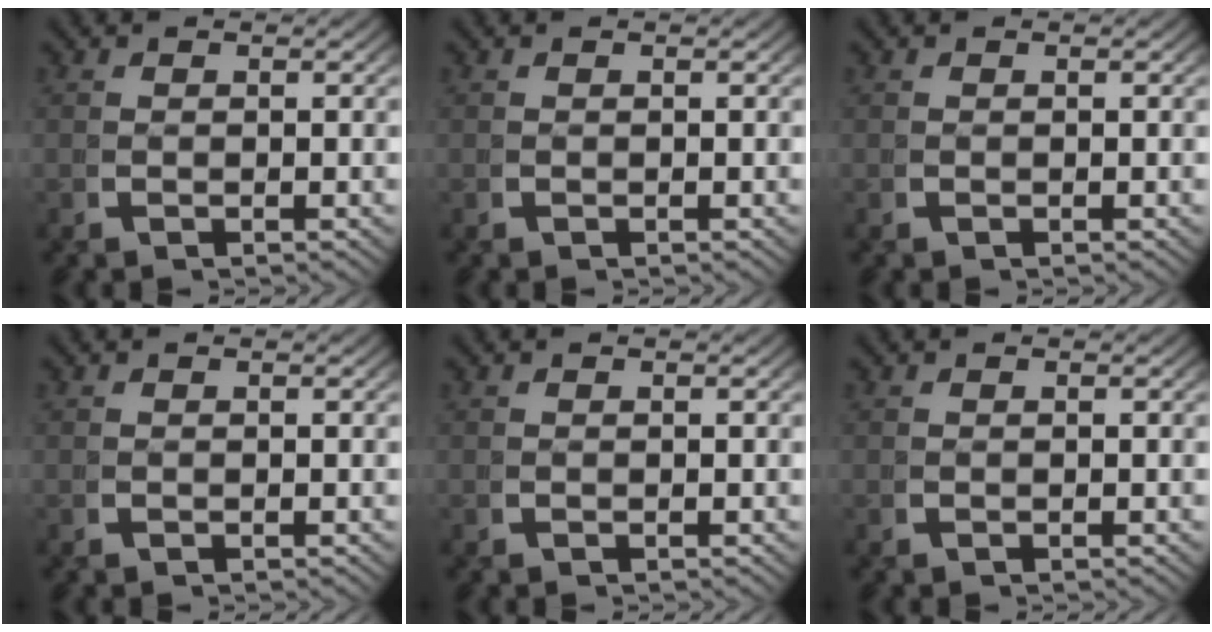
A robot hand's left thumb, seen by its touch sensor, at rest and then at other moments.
{"total": 0.0}
{"total": 0.0}
{"total": 0.0}
{"total": 0.0}
{"total": 0.0}